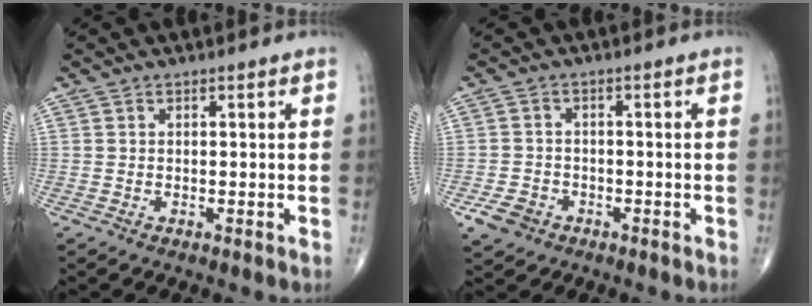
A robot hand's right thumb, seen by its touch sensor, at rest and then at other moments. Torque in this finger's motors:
{"motor_torque": [2.71, 2.21, 0.29, -0.66, 0.00]}